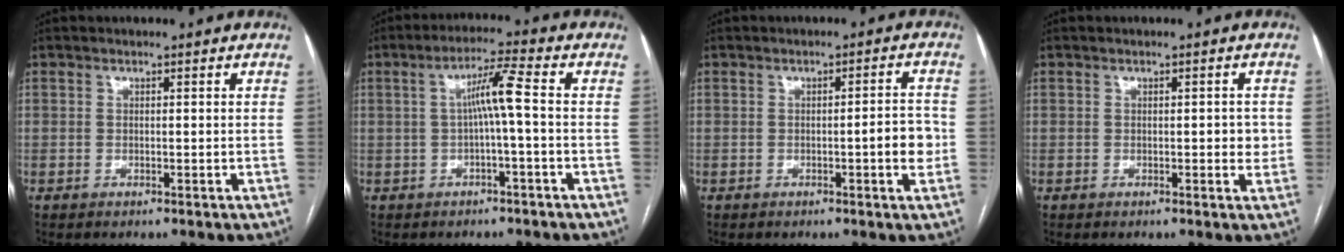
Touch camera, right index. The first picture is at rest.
{"total": 5.4, "force": [-0.2, -0.4, 5.4], "torque": [-0.094, 0.019, 0.000]}
{"total": 4.1, "force": [-0.9, 0.5, 4.0], "torque": [-0.048, 0.004, -0.012]}
{"total": 2.0, "force": [-0.1, 0.9, 1.8], "torque": [-0.018, 0.001, 0.000]}